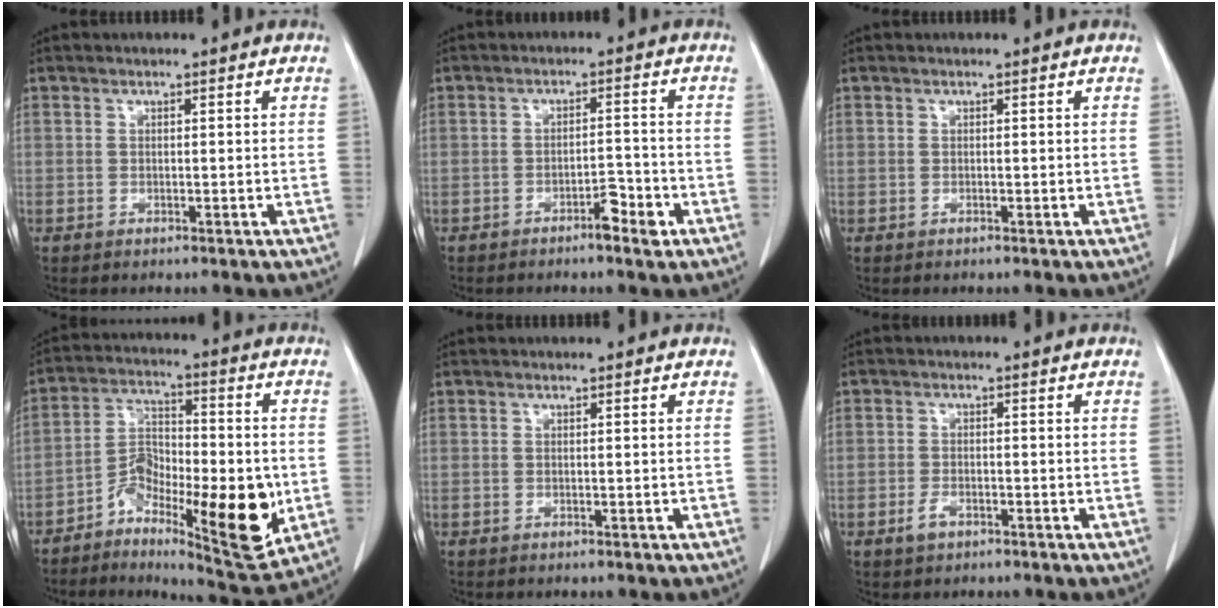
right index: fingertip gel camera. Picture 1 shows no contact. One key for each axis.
{"total": 3.6, "fx": -2.3, "fy": 0.8, "fz": 2.6, "tx": -0.037, "ty": 0.004, "tz": -0.037}
{"total": 0.0}
{"total": 14.7, "fx": -5.0, "fy": 4.9, "fz": 13.0, "tx": -0.209, "ty": 0.006, "tz": -0.080}
{"total": 0.0}
{"total": 2.3, "fx": -1.4, "fy": 1.2, "fz": 1.3, "tx": -0.028, "ty": 0.002, "tz": -0.021}